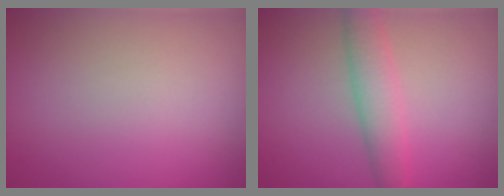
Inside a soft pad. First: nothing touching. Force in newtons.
{"total": 3.4, "press": 3.4, "slide": 0.1}